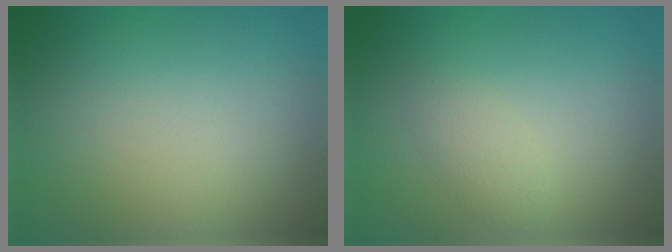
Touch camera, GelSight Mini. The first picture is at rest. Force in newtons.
{"total": 1.5, "press": 1.5, "slide": 0.1}